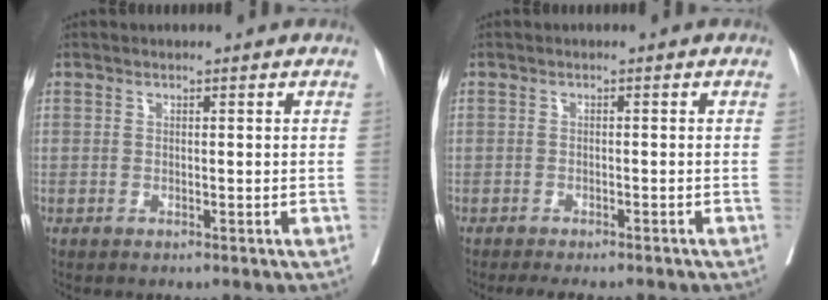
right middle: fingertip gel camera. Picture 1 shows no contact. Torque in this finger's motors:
{"motor_torque": [0.56, -0.57, 0.04, 0.01]}